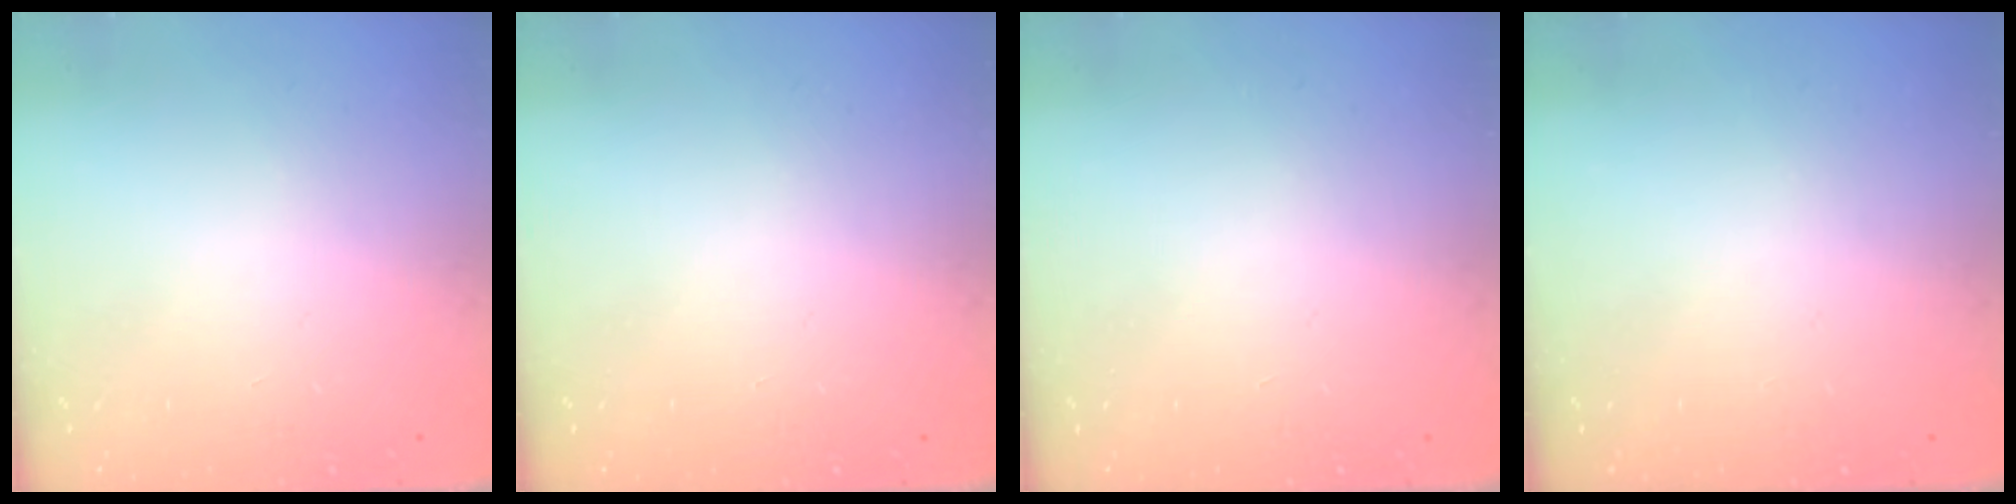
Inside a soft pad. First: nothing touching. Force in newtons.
{"total": 0.0}
{"total": 0.0}
{"total": 0.0}